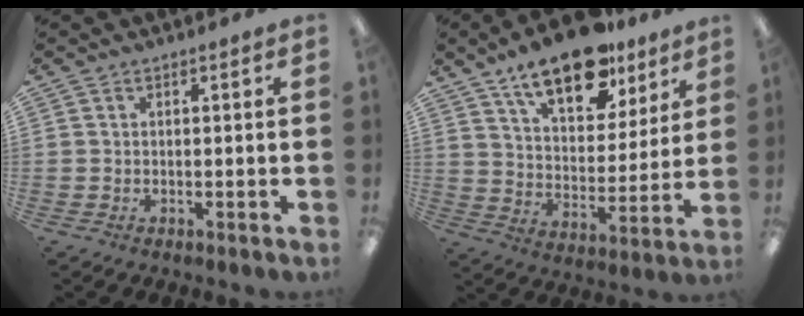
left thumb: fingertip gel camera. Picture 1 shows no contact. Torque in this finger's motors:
{"motor_torque": [0.36, 0.65, 1.56, -1.21, 0.20]}